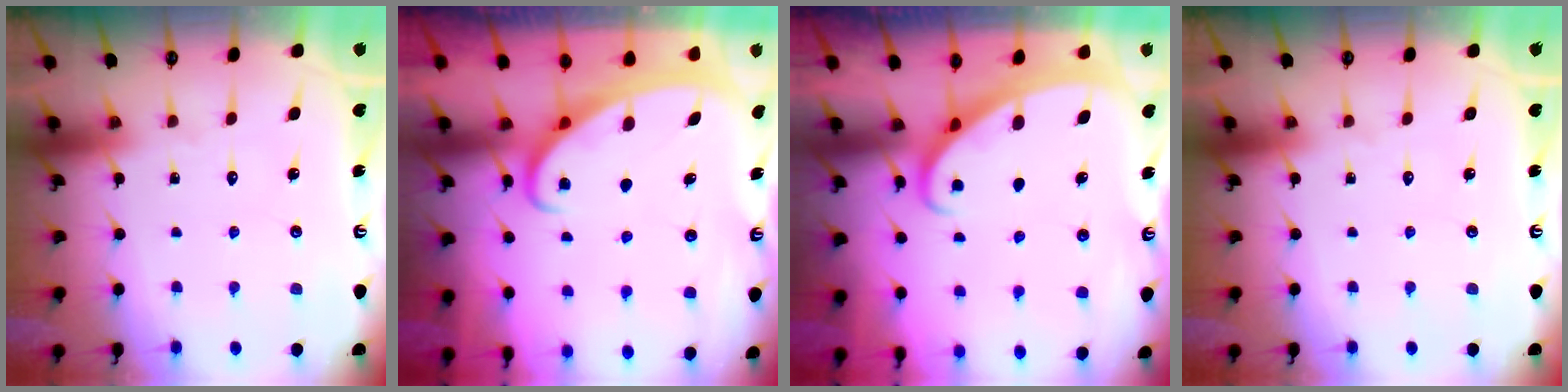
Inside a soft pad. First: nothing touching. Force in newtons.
{"total": 2.6, "press": 2.6, "slide": 0.3}
{"total": 2.3, "press": 2.3, "slide": 0.2}
{"total": 0.0}